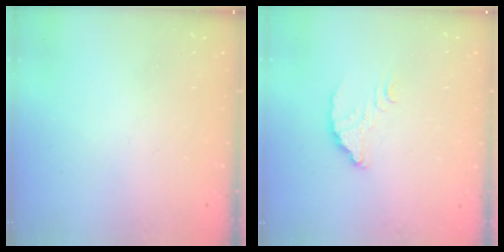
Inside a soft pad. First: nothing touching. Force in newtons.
{"total": 3.7, "press": 3.7, "slide": 0.1}